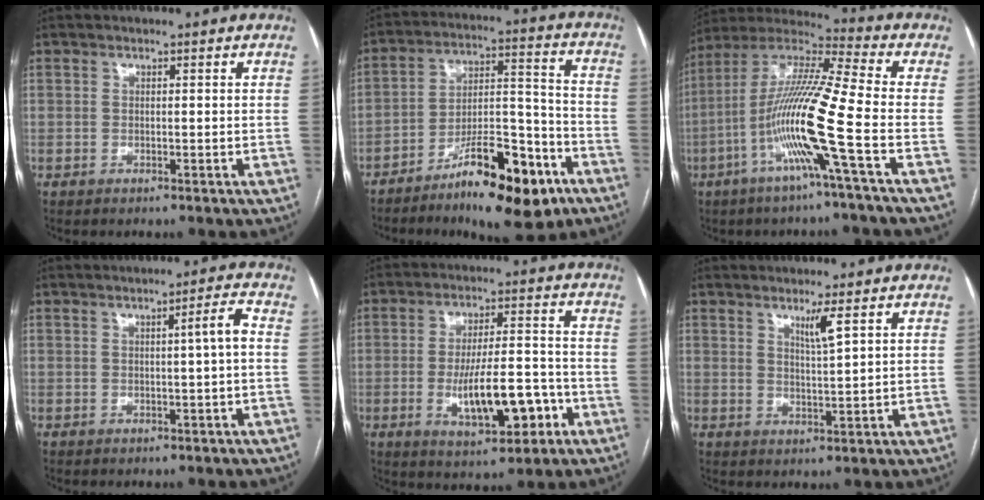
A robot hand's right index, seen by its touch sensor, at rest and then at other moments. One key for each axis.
{"total": 16.3, "fx": -9.9, "fy": 4.2, "fz": 12.2, "tx": -0.186, "ty": 0.020, "tz": -0.155}
{"total": 15.2, "fx": -5.0, "fy": -1.5, "fz": 14.3, "tx": -0.282, "ty": -0.001, "tz": -0.105}
{"total": 2.9, "fx": 0.0, "fy": -0.5, "fz": 2.8, "tx": -0.039, "ty": 0.002, "tz": 0.002}
{"total": 11.4, "fx": -3.7, "fy": 3.5, "fz": 10.2, "tx": -0.175, "ty": 0.009, "tz": -0.051}
{"total": 3.1, "fx": 1.8, "fy": -0.5, "fz": 2.5, "tx": -0.047, "ty": -0.009, "tz": 0.034}